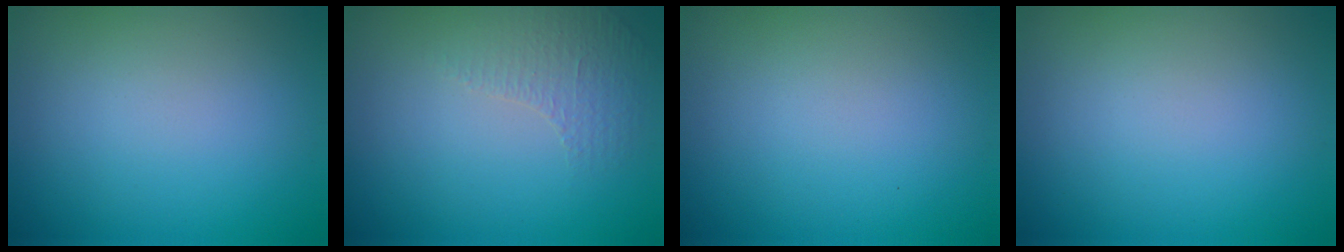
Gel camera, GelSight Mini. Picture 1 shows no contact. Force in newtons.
{"total": 1.1, "press": 0.7, "slide": 0.8}
{"total": 0.0}
{"total": 0.0}